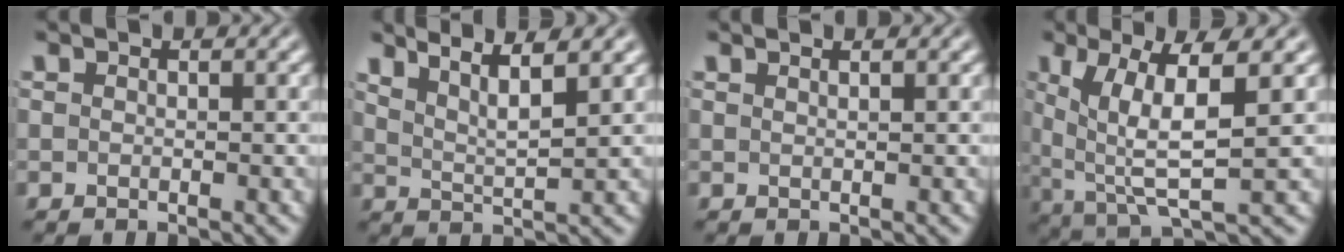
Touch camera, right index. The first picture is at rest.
{"total": 5.5, "force": [3.6, 2.0, 3.7], "torque": [-0.056, 0.004, 0.054]}
{"total": 1.3, "force": [0.6, -1.0, 0.2], "torque": [0.004, 0.000, 0.016]}
{"total": 8.1, "force": [1.3, 4.0, 6.9], "torque": [-0.127, -0.020, 0.037]}